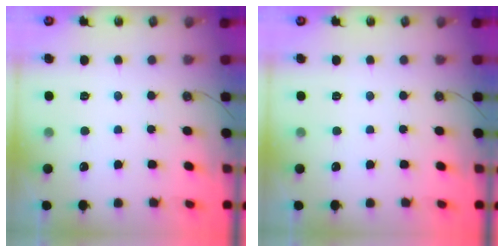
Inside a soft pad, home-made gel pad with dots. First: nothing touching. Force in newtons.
{"total": 0.0}